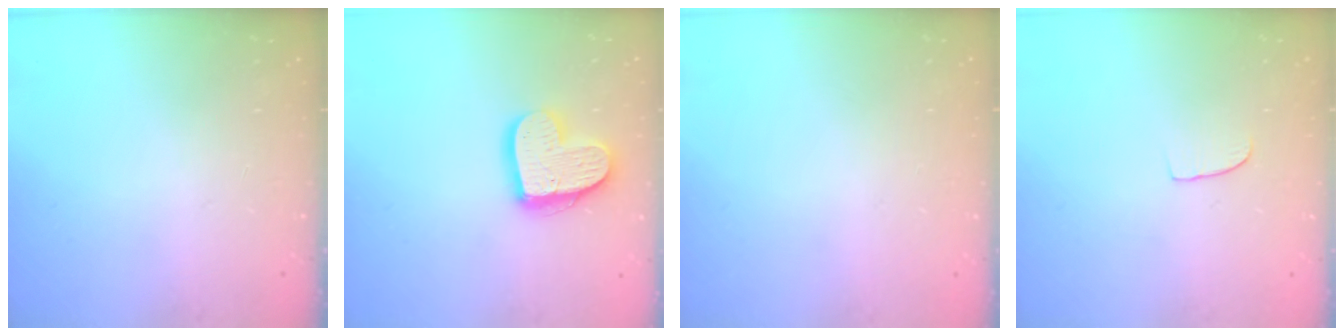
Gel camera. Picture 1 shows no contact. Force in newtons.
{"total": 16.6, "press": 16.6, "slide": 1.4}
{"total": 0.0}
{"total": 3.7, "press": 3.7, "slide": 0.3}